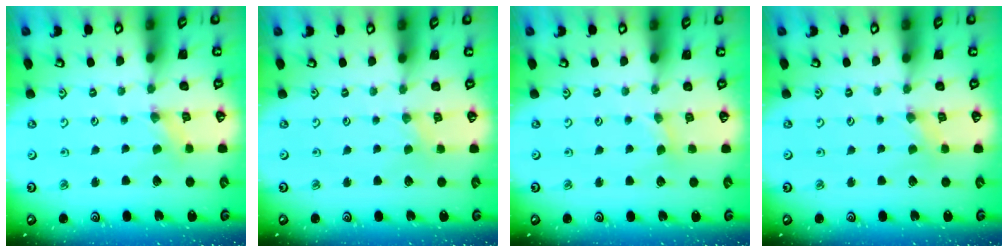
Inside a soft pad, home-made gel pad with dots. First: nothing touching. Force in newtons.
{"total": 0.0}
{"total": 1.1, "press": 1.1, "slide": 0.3}
{"total": 0.0}